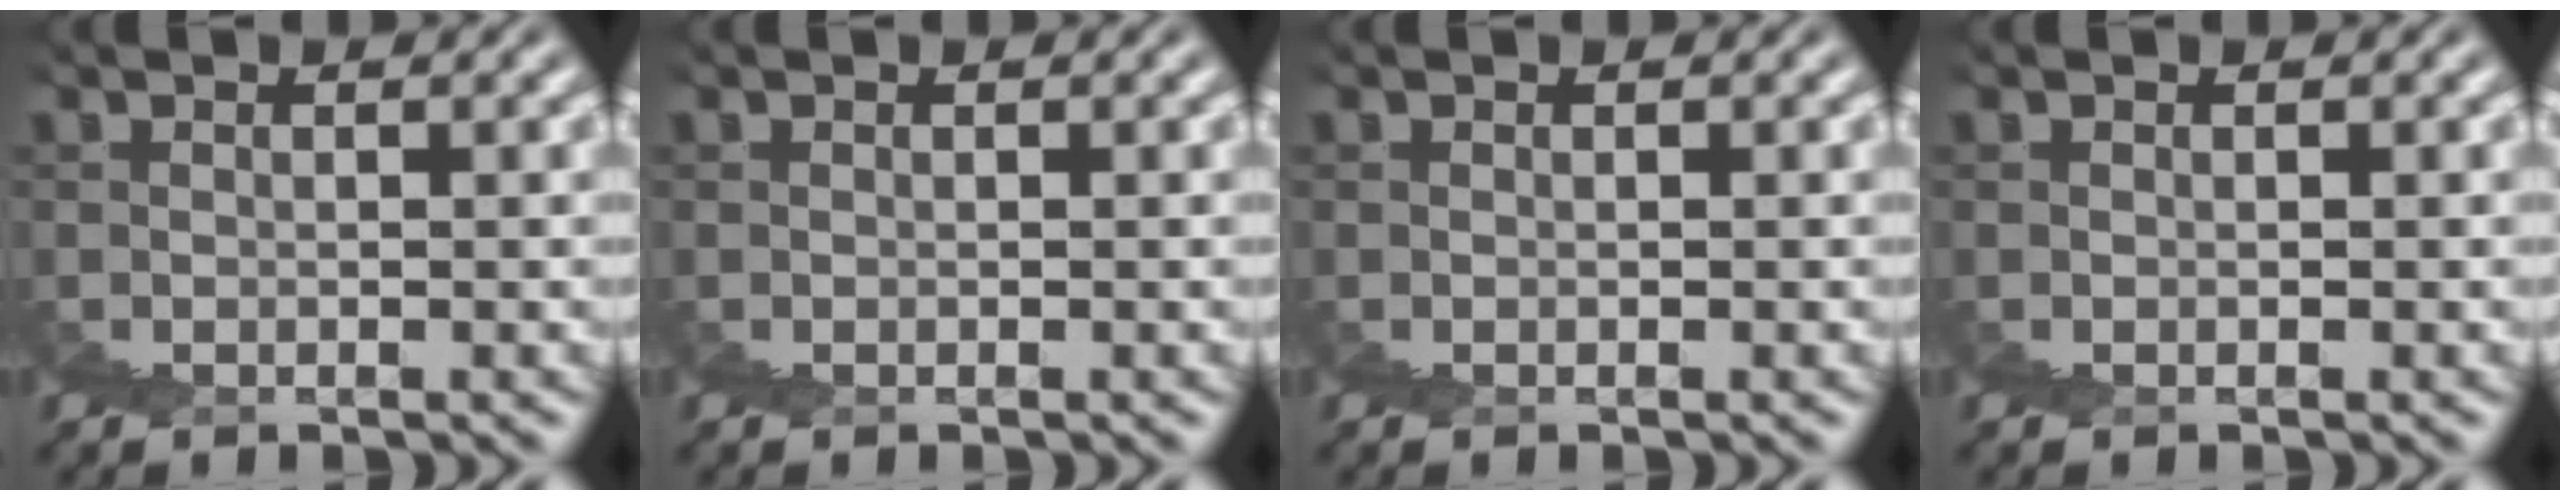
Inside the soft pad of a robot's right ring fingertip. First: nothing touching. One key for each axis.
{"total": 0.0}
{"total": 0.0}
{"total": 0.0}